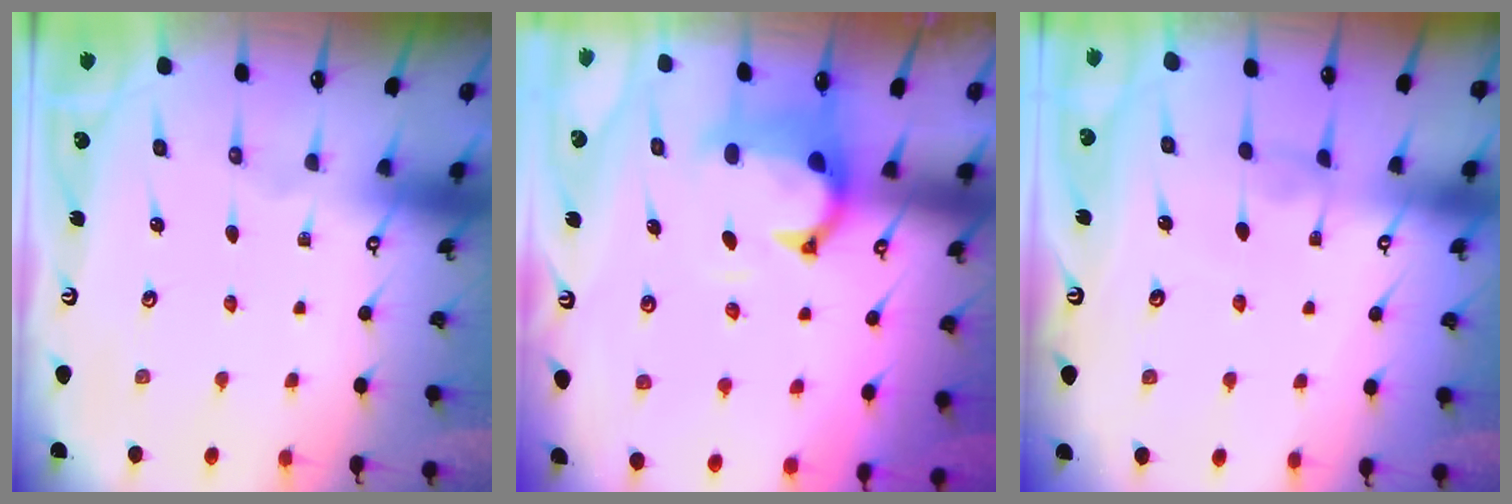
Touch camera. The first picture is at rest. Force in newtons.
{"total": 3.5, "press": 3.2, "slide": 1.4}
{"total": 1.4, "press": 1.3, "slide": 0.4}